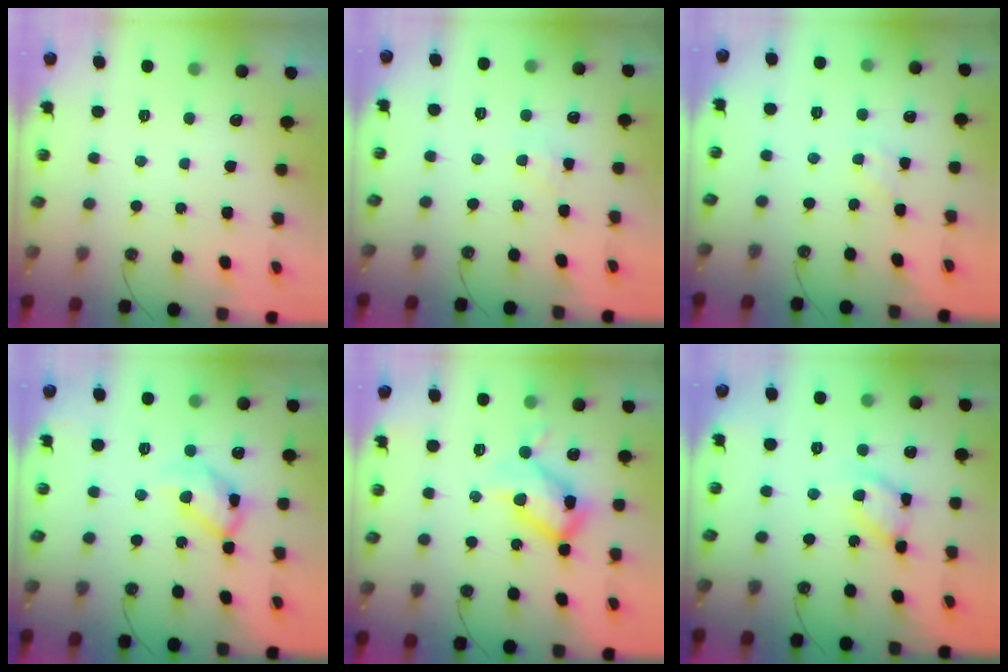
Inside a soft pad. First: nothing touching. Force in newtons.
{"total": 4.2, "press": 4.1, "slide": 0.6}
{"total": 1.7, "press": 1.7, "slide": 0.3}
{"total": 12.3, "press": 12.2, "slide": 1.1}
{"total": 15.7, "press": 15.6, "slide": 1.8}
{"total": 11.6, "press": 11.6, "slide": 1.3}